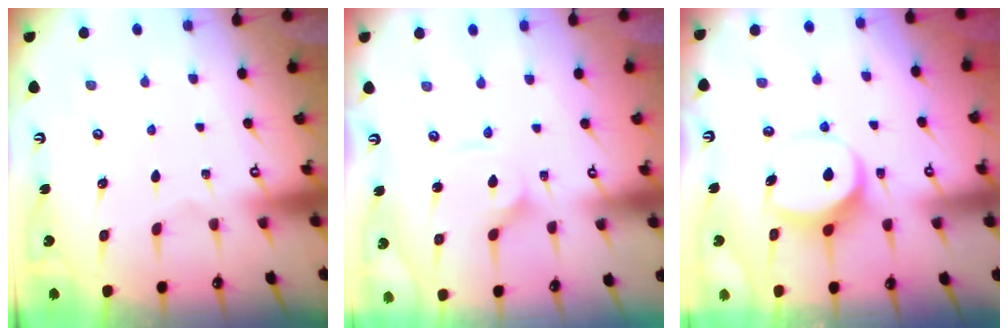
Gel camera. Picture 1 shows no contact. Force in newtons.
{"total": 3.2, "press": 3.2, "slide": 0.1}
{"total": 8.3, "press": 8.2, "slide": 0.9}